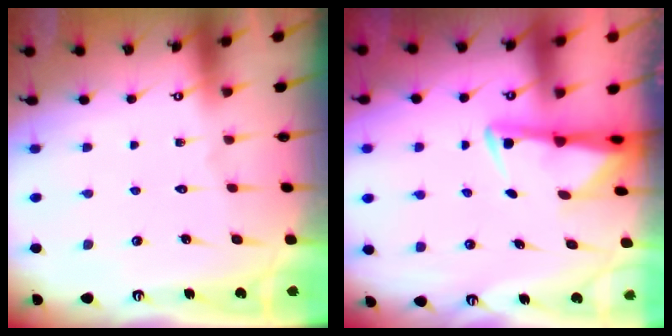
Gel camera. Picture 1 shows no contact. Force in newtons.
{"total": 3.0, "press": 2.9, "slide": 0.7}